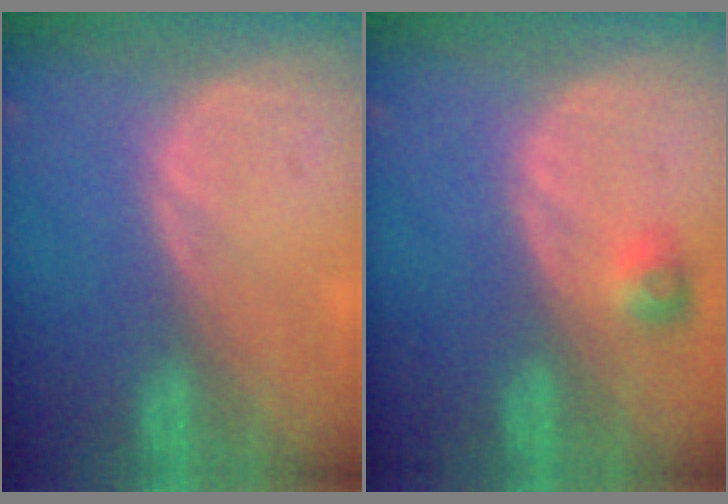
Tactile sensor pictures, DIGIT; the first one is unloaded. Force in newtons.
{"total": 2.5, "press": 2.3, "slide": 1.0}